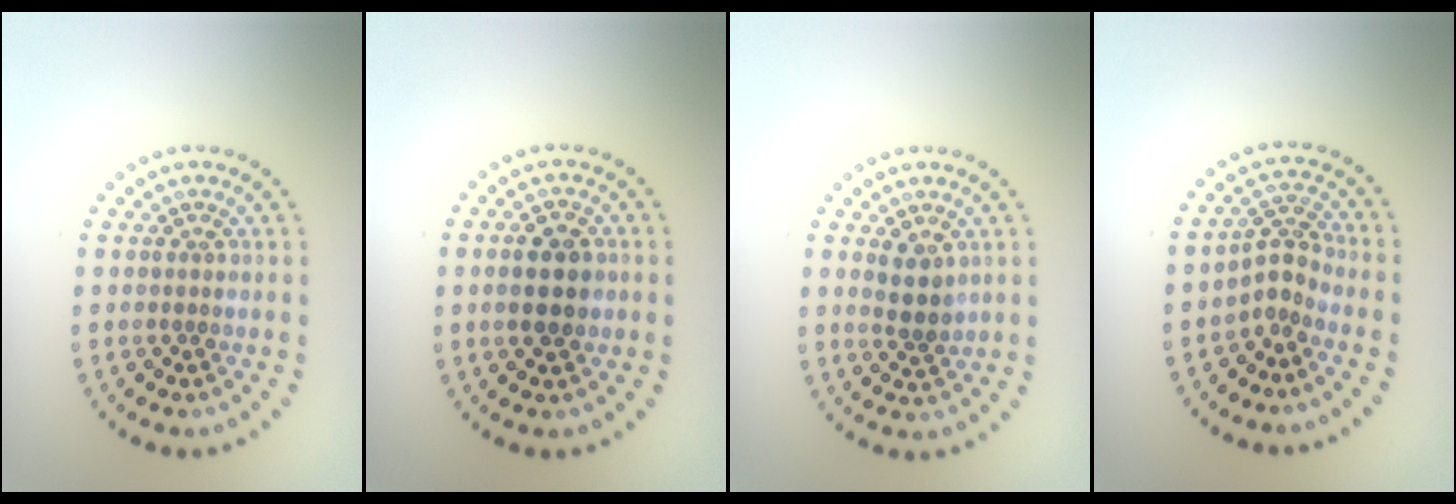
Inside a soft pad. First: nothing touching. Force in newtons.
{"total": 4.0, "press": 4.0, "slide": 0.2}
{"total": 2.3, "press": 2.1, "slide": 1.0}
{"total": 2.3, "press": 1.5, "slide": 1.7}